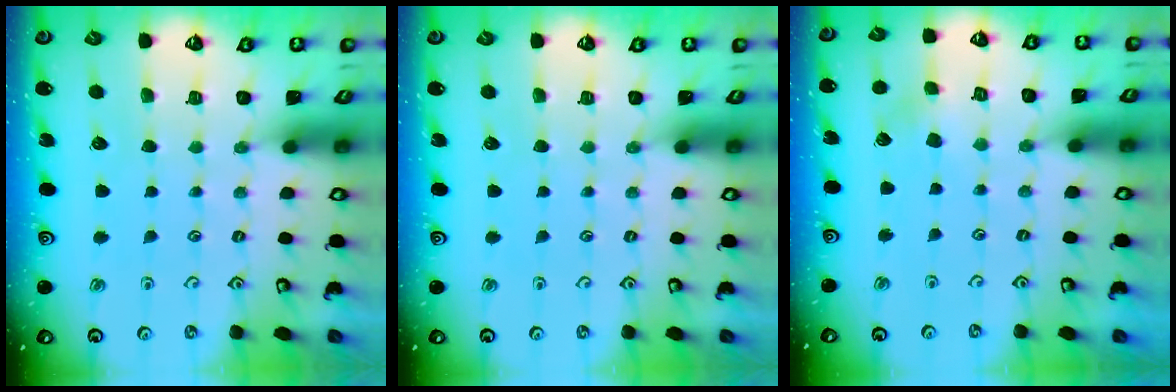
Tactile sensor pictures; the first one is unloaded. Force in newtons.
{"total": 0.0}
{"total": 3.1, "press": 3.1, "slide": 0.3}